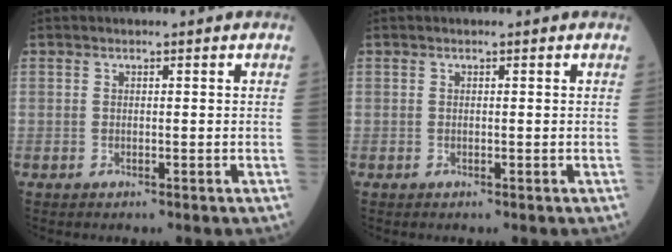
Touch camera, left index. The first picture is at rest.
{"total": 0.0}